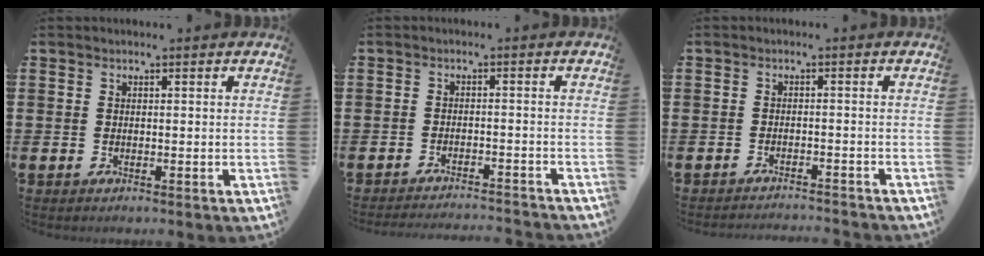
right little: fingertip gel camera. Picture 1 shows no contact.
{"total": 2.0, "force": [-2.0, -0.3, 0.0], "torque": [-0.002, 0.003, -0.043]}
{"total": 1.5, "force": [-1.5, -0.2, -0.1], "torque": [-0.001, 0.005, -0.031]}